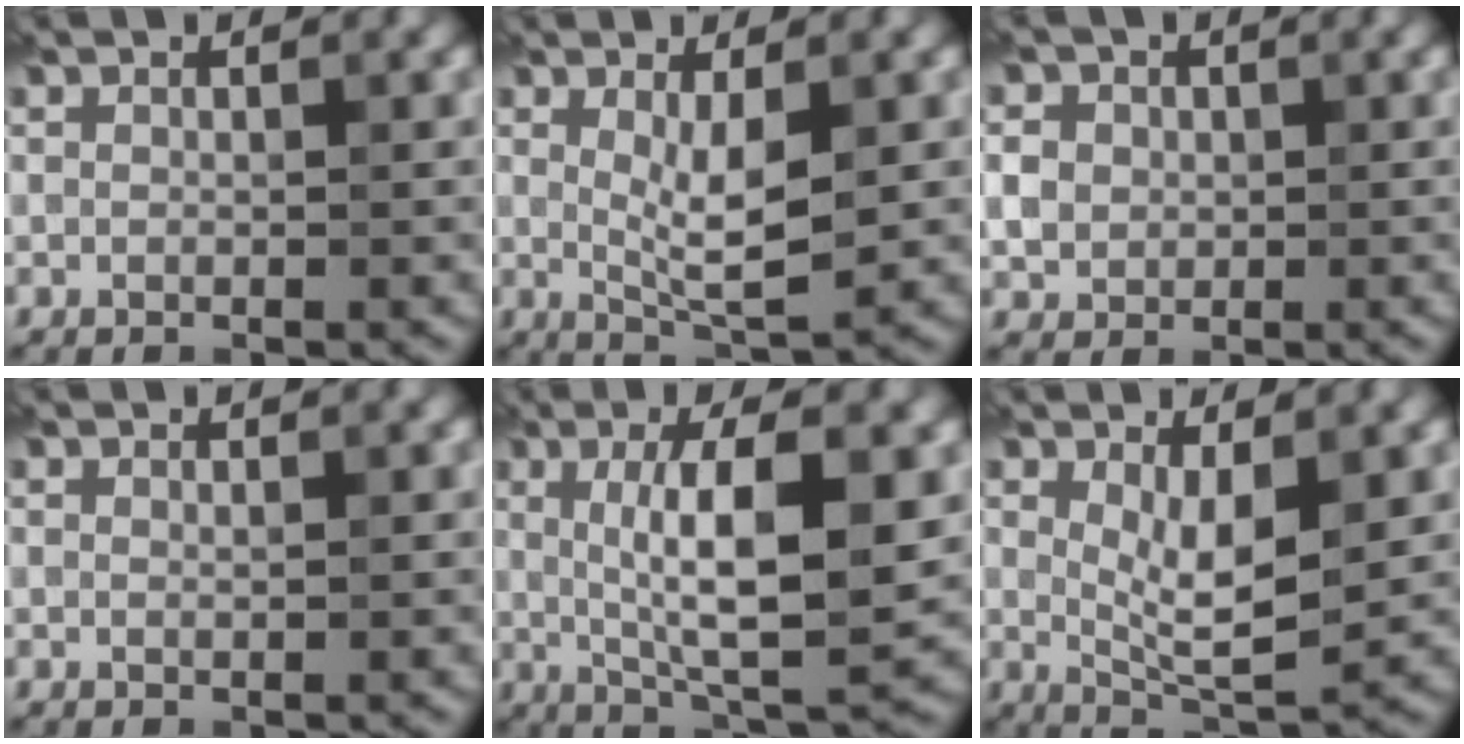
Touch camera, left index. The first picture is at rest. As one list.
[{"total": 4.3, "force": [0.3, 1.2, 4.2], "torque": [-0.077, -0.009, 0.012]}, {"total": 2.3, "force": [0.1, 2.1, 0.8], "torque": [-0.018, -0.001, 0.005]}, {"total": 0.0}, {"total": 8.7, "force": [0.9, 2.1, 8.4], "torque": [-0.132, -0.005, 0.021]}, {"total": 4.8, "force": [0.6, 1.6, 4.5], "torque": [-0.085, -0.011, 0.014]}]